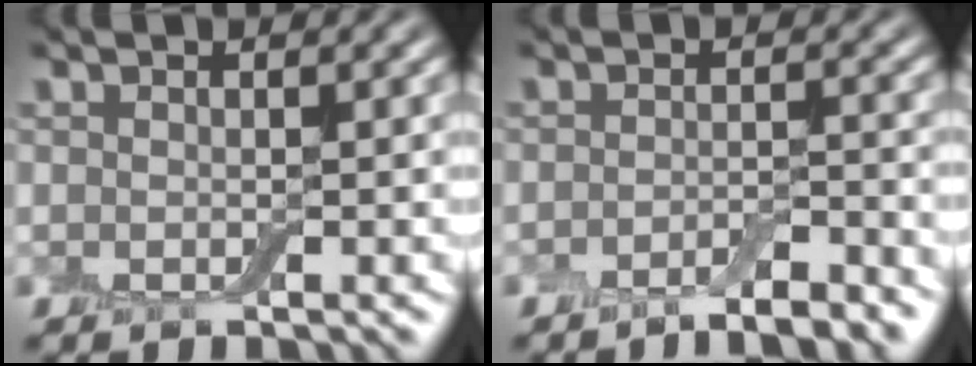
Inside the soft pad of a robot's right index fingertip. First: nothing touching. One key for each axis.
{"total": 3.2, "fx": -2.5, "fy": 0.5, "fz": 1.9, "tx": -0.026, "ty": 0.004, "tz": -0.042}